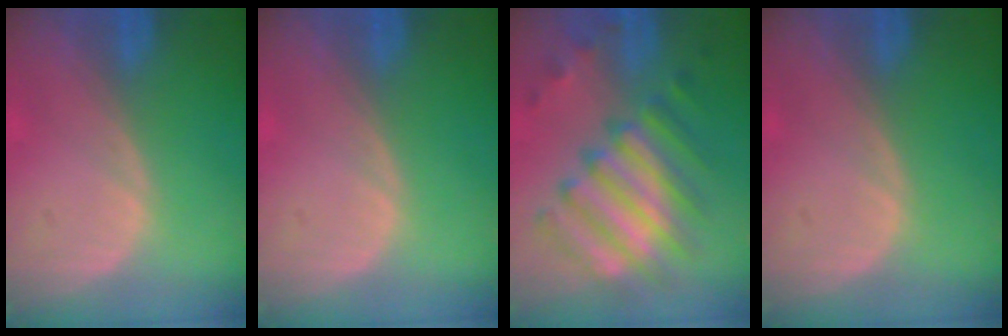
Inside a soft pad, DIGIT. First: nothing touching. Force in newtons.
{"total": 0.0}
{"total": 10.2, "press": 9.9, "slide": 2.6}
{"total": 0.0}